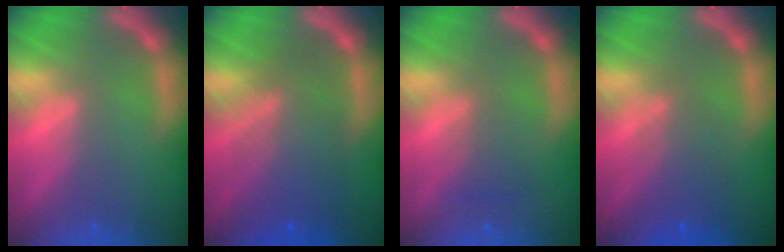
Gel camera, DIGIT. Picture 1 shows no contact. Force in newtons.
{"total": 7.6}
{"total": 2.0}
{"total": 4.1}